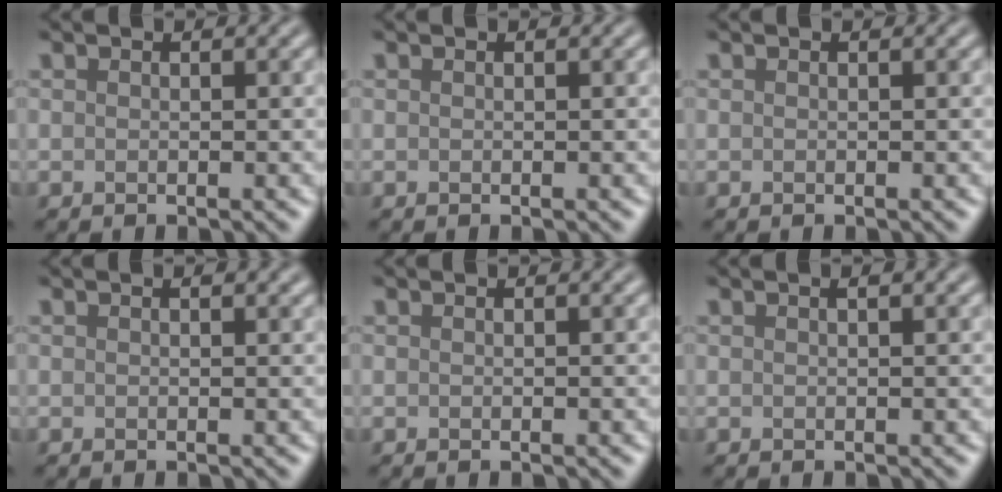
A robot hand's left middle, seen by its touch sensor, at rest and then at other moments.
{"total": 0.0}
{"total": 0.0}
{"total": 0.6, "force": [0.4, 0.1, 0.5], "torque": [-0.005, 0.001, 0.006]}
{"total": 0.0}
{"total": 0.6, "force": [0.3, 0.1, 0.5], "torque": [-0.008, 0.003, 0.005]}